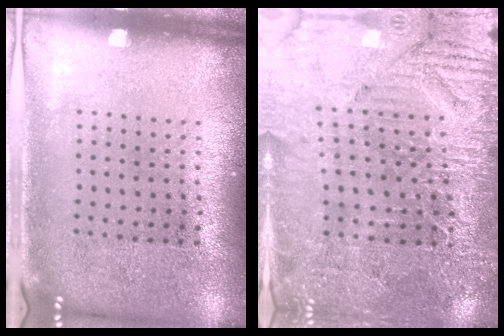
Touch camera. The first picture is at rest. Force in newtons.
{"total": 3.3, "press": 3.3, "slide": 0.4}